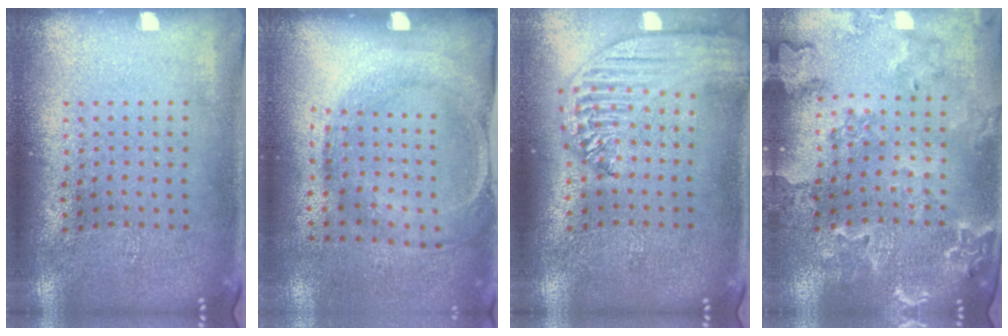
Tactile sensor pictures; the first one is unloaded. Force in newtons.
{"total": 1.9, "press": 1.2, "slide": 1.5}
{"total": 2.6, "press": 2.2, "slide": 1.4}
{"total": 2.0, "press": 2.0, "slide": 0.2}